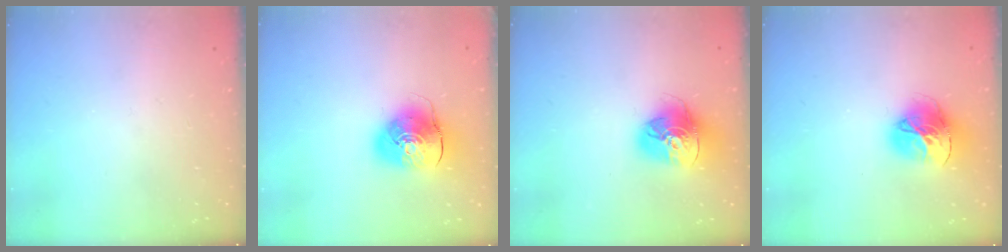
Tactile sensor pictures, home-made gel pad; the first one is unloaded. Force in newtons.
{"total": 10.7, "press": 10.6, "slide": 1.8}
{"total": 15.3, "press": 15.3, "slide": 1.5}
{"total": 16.7, "press": 16.6, "slide": 1.8}